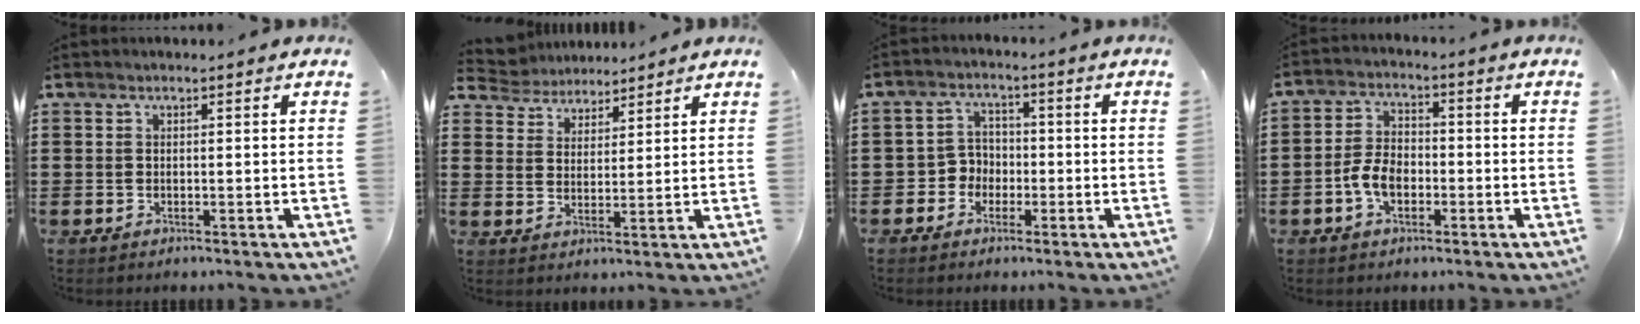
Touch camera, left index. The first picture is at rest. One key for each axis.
{"total": 4.2, "fx": 3.9, "fy": 1.4, "fz": -0.4, "tx": -0.016, "ty": -0.015, "tz": 0.070}
{"total": 3.7, "fx": -1.8, "fy": 3.1, "fz": 1.0, "tx": -0.030, "ty": 0.007, "tz": -0.040}
{"total": 5.3, "fx": -1.9, "fy": 3.1, "fz": 3.8, "tx": -0.094, "ty": 0.001, "tz": -0.042}